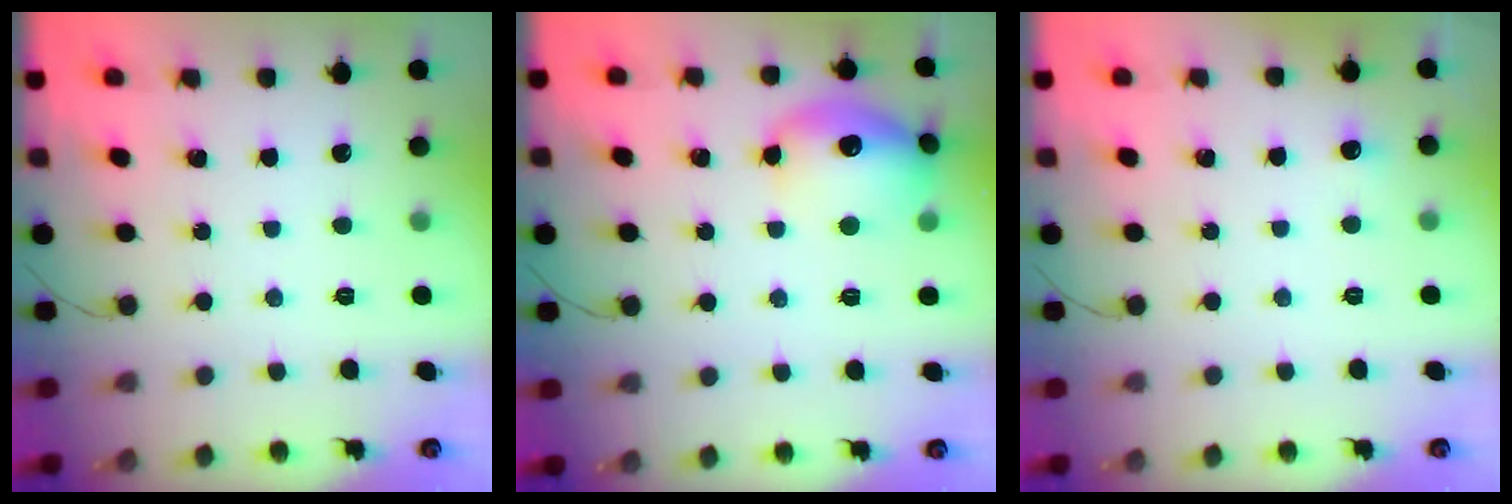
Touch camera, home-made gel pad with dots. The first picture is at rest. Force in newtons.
{"total": 16.2, "press": 16.2, "slide": 1.5}
{"total": 11.7, "press": 3.4, "slide": 11.3}